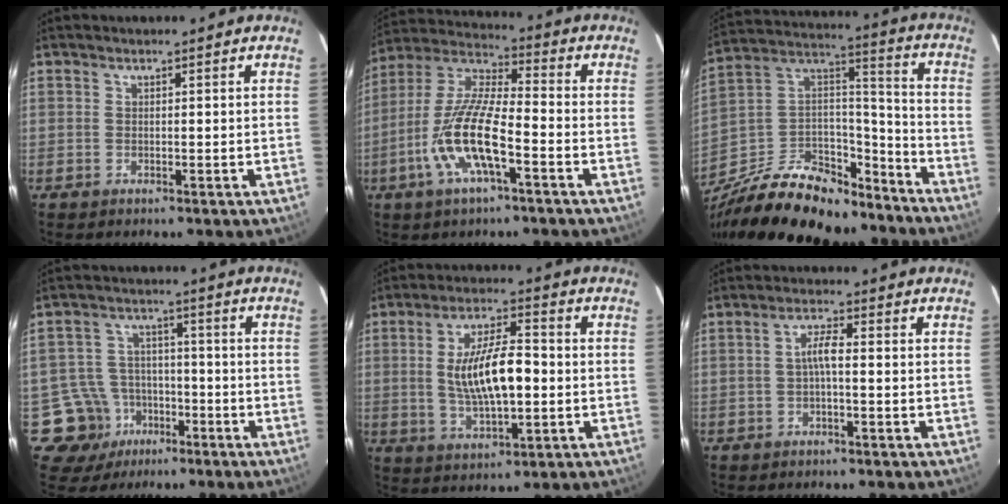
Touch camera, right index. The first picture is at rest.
{"total": 14.2, "force": [-5.8, 3.5, 12.5], "torque": [-0.258, -0.008, -0.116]}
{"total": 28.0, "force": [-20.7, 12.9, 13.9], "torque": [-0.287, 0.034, -0.320]}
{"total": 8.9, "force": [-4.8, 7.5, 0.7], "torque": [-0.038, 0.030, -0.066]}
{"total": 12.2, "force": [-0.4, 4.4, 11.4], "torque": [-0.214, 0.002, 0.000]}
{"total": 2.8, "force": [-0.7, 0.4, 2.7], "torque": [-0.053, 0.008, -0.012]}